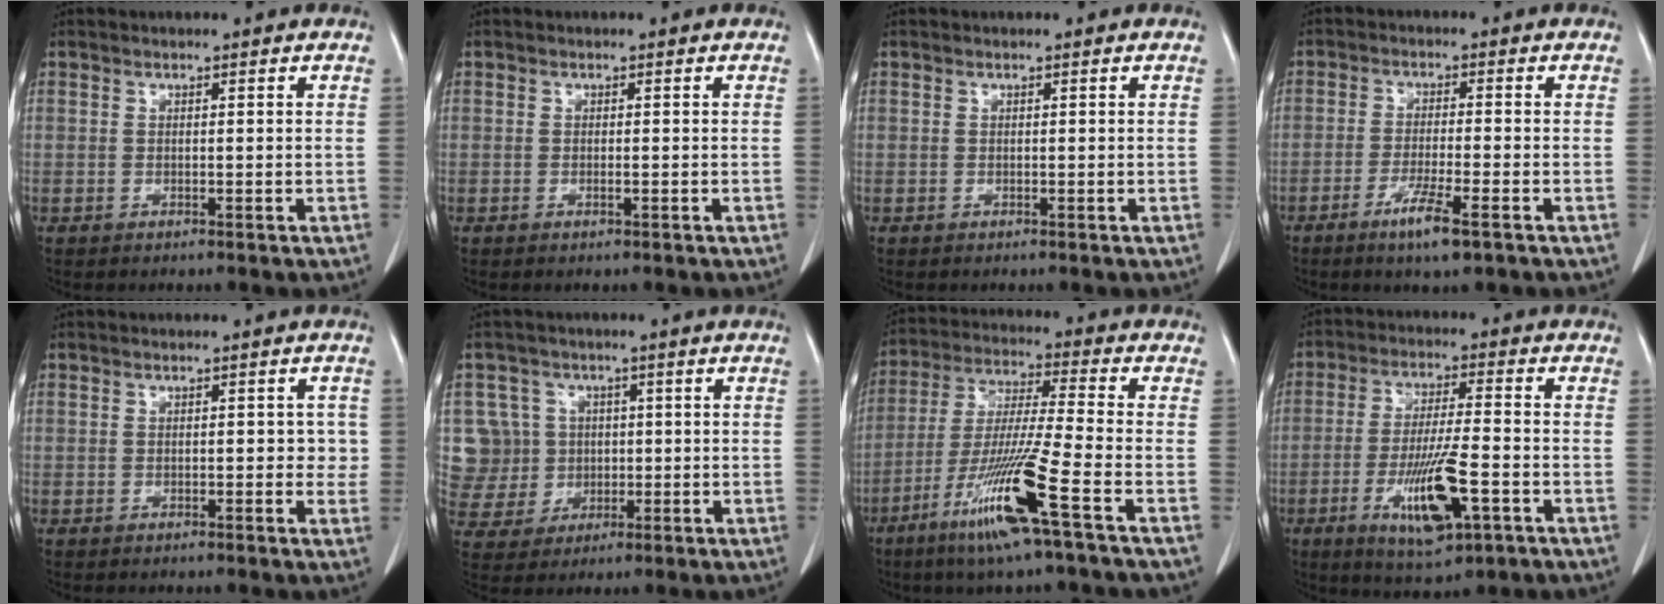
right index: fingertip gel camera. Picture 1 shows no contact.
{"total": 0.5, "force": [-0.2, 0.1, 0.5], "torque": [-0.010, -0.001, -0.002]}
{"total": 0.0}
{"total": 5.9, "force": [-3.4, 0.2, 4.8], "torque": [-0.090, -0.011, -0.061]}
{"total": 6.4, "force": [0.0, 3.3, 5.5], "torque": [-0.039, 0.024, -0.002]}
{"total": 8.2, "force": [1.1, 8.1, 0.4], "torque": [-0.014, 0.028, 0.034]}
{"total": 13.9, "force": [-7.0, -1.2, 12.0], "torque": [-0.242, -0.031, -0.133]}
{"total": 11.4, "force": [-4.4, 1.9, 10.3], "torque": [-0.191, -0.014, -0.070]}